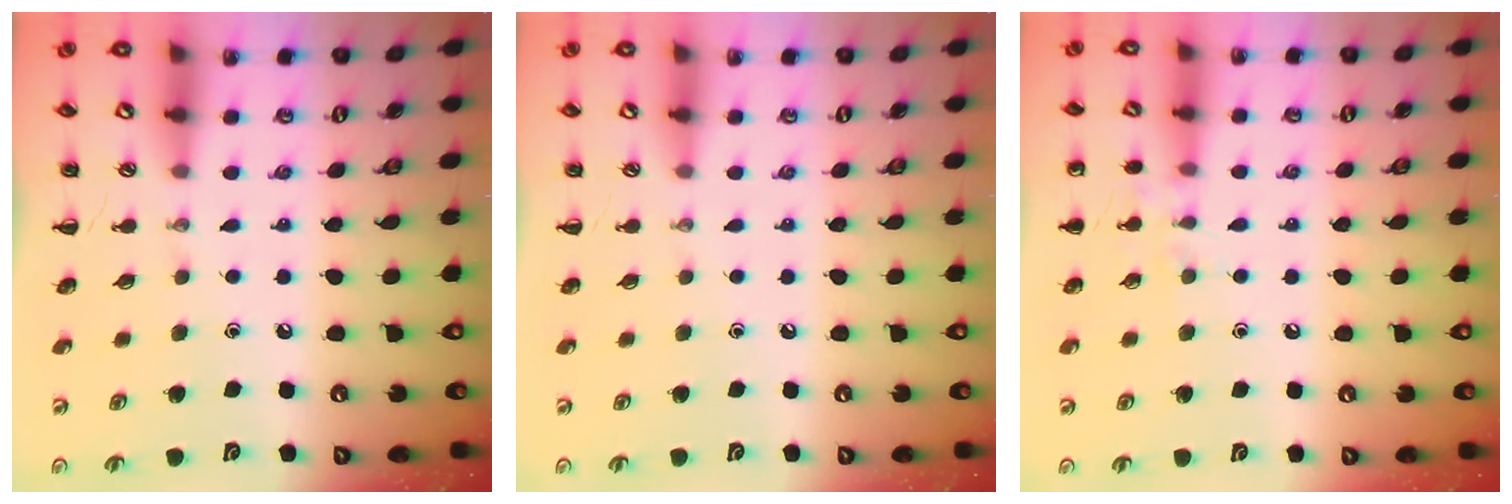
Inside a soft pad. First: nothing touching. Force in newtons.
{"total": 0.0}
{"total": 6.3, "press": 6.2, "slide": 1.2}